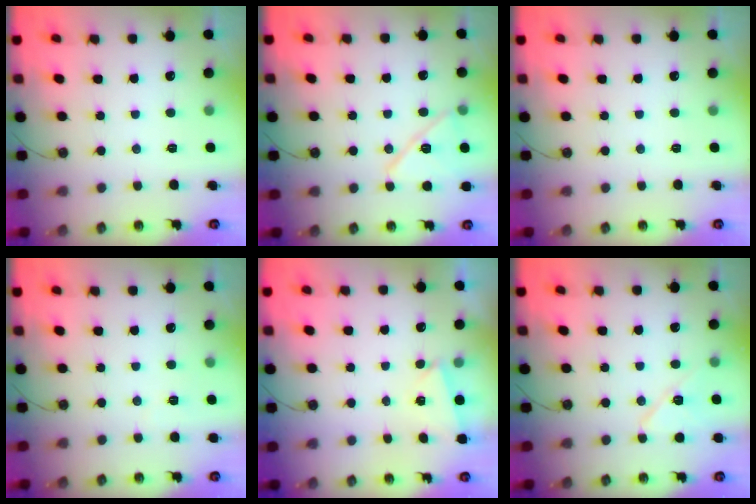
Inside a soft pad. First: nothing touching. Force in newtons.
{"total": 12.5, "press": 12.4, "slide": 1.6}
{"total": 0.0}
{"total": 2.1, "press": 2.1, "slide": 0.5}
{"total": 2.7, "press": 1.7, "slide": 2.1}
{"total": 9.5, "press": 9.3, "slide": 1.9}